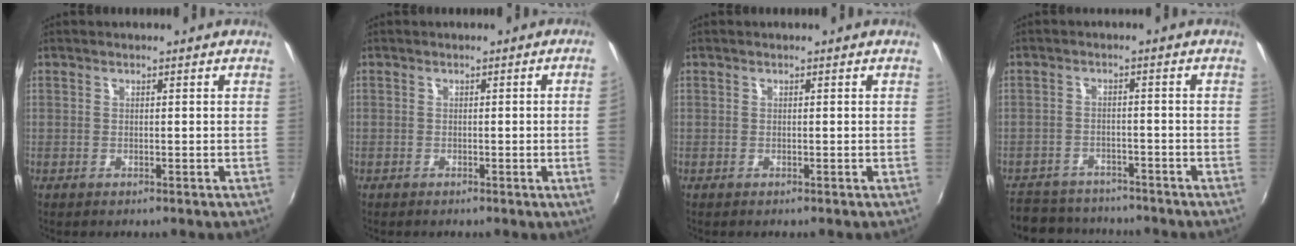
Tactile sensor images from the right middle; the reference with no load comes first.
{"total": 2.8, "force": [-0.1, -1.7, 2.2], "torque": [-0.033, -0.013, 0.005]}
{"total": 0.0}
{"total": 11.0, "force": [-9.7, 4.3, 2.8], "torque": [-0.080, 0.001, -0.147]}